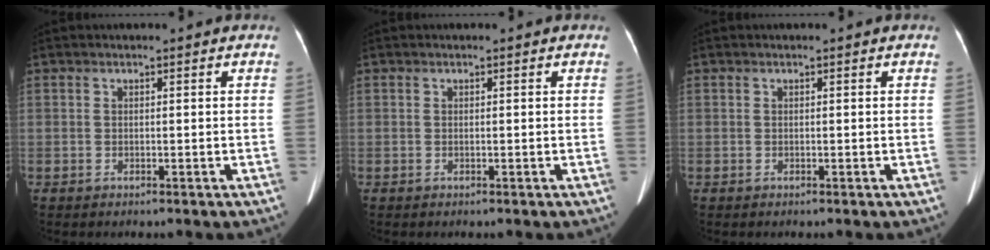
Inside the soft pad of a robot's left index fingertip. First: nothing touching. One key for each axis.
{"total": 0.0}
{"total": 0.0}